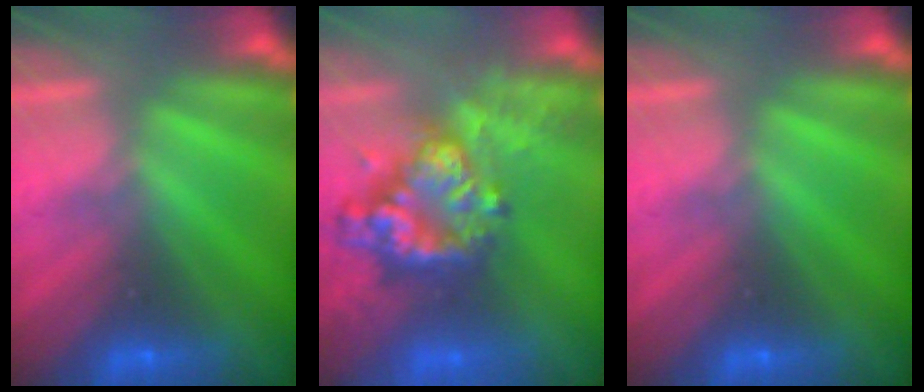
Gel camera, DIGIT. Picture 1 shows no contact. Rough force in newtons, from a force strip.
{"total": 6.8}
{"total": 0.0}